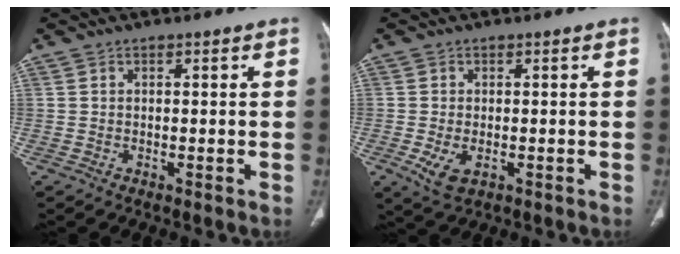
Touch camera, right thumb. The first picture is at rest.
{"total": 4.5, "force": [-1.4, 2.6, 3.5], "torque": [-0.070, -0.008, -0.017]}